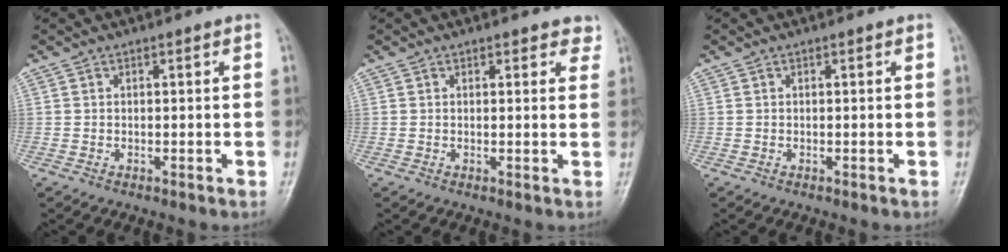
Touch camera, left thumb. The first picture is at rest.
{"total": 2.8, "force": [2.2, 1.4, 1.0], "torque": [0.019, -0.007, 0.016]}
{"total": 0.0}